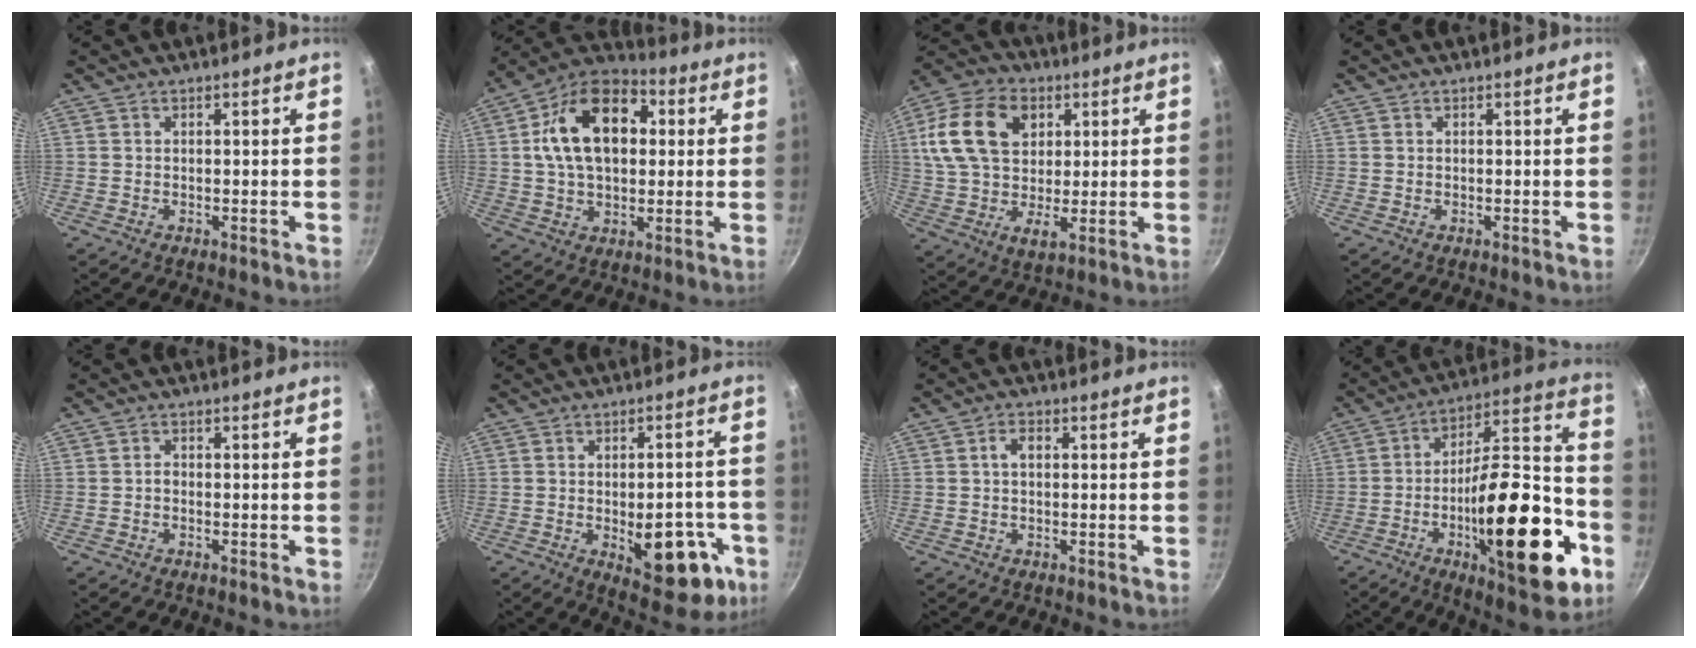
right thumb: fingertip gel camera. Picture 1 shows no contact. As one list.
[{"total": 18.5, "force": [3.5, 12.2, 13.5], "torque": [-0.200, 0.024, 0.040]}, {"total": 17.8, "force": [5.2, 12.3, 11.8], "torque": [-0.201, 0.005, 0.083]}, {"total": 0.0}, {"total": 1.0, "force": [-0.3, 0.7, 0.6], "torque": [-0.008, 0.006, -0.008]}, {"total": 14.3, "force": [-4.2, 7.0, 11.7], "torque": [-0.107, 0.008, -0.043]}, {"total": 2.4, "force": [0.3, 1.6, 1.8], "torque": [-0.027, 0.007, 0.003]}, {"total": 29.7, "force": [-9.8, 10.6, 26.0], "torque": [-0.356, 0.048, -0.148]}]